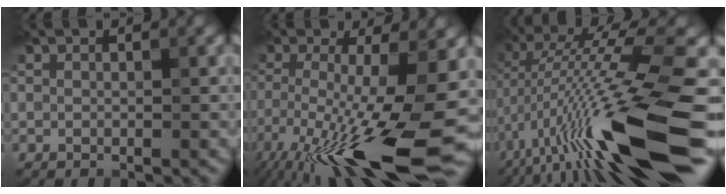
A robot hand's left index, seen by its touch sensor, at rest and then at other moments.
{"total": 15.0, "force": [-6.4, 3.2, 13.2], "torque": [-0.238, -0.024, -0.110]}
{"total": 15.0, "force": [-4.9, 2.3, 14.0], "torque": [-0.250, 0.017, -0.072]}